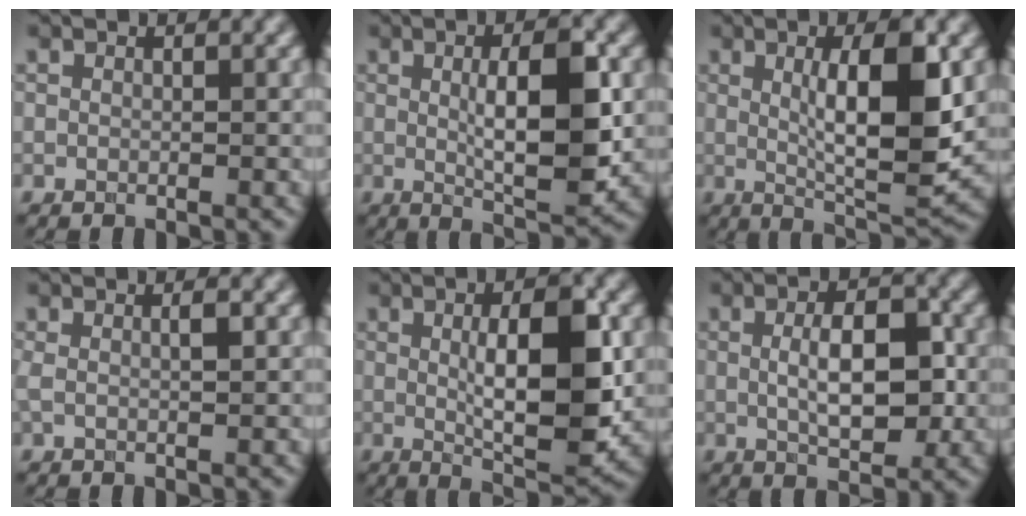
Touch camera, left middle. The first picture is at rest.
{"total": 8.0, "force": [0.5, 2.1, 7.7], "torque": [-0.111, -0.001, 0.008]}
{"total": 8.9, "force": [1.1, 2.1, 8.6], "torque": [-0.125, -0.009, 0.021]}
{"total": 1.6, "force": [0.3, 0.1, 1.6], "torque": [-0.032, 0.006, 0.000]}
{"total": 9.1, "force": [0.5, 2.6, 8.7], "torque": [-0.125, -0.001, 0.009]}
{"total": 6.0, "force": [0.1, 2.3, 5.5], "torque": [-0.092, 0.002, 0.001]}